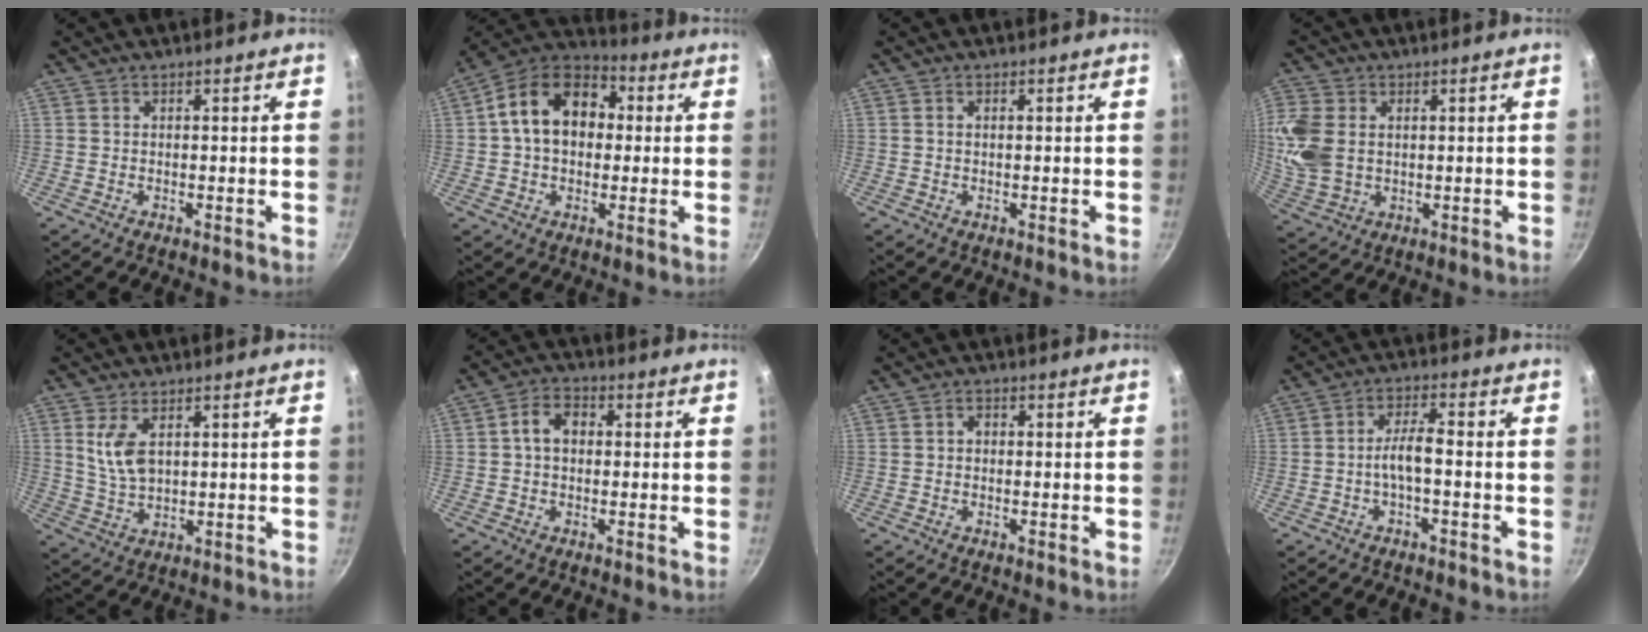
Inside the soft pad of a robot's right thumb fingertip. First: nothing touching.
{"total": 15.4, "force": [2.0, 11.2, 10.5], "torque": [-0.141, 0.032, 0.012]}
{"total": 0.8, "force": [0.2, 0.4, 0.7], "torque": [-0.011, 0.003, 0.002]}
{"total": 10.7, "force": [1.5, 7.8, 7.1], "torque": [-0.149, -0.008, 0.033]}
{"total": 6.8, "force": [2.2, 3.7, 5.3], "torque": [-0.095, -0.019, 0.050]}
{"total": 5.4, "force": [0.4, 4.0, 3.6], "torque": [-0.046, 0.014, -0.004]}
{"total": 1.5, "force": [-0.1, 1.2, 0.8], "torque": [-0.011, 0.005, -0.003]}
{"total": 4.9, "force": [-1.5, 1.4, 4.4], "torque": [-0.088, 0.027, -0.033]}